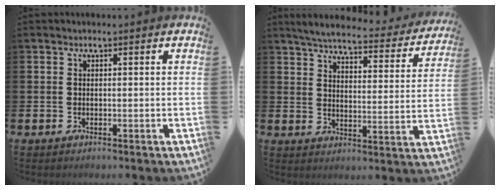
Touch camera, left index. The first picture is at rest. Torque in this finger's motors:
{"motor_torque": [0.85, -1.29, 0.16, 0.08]}